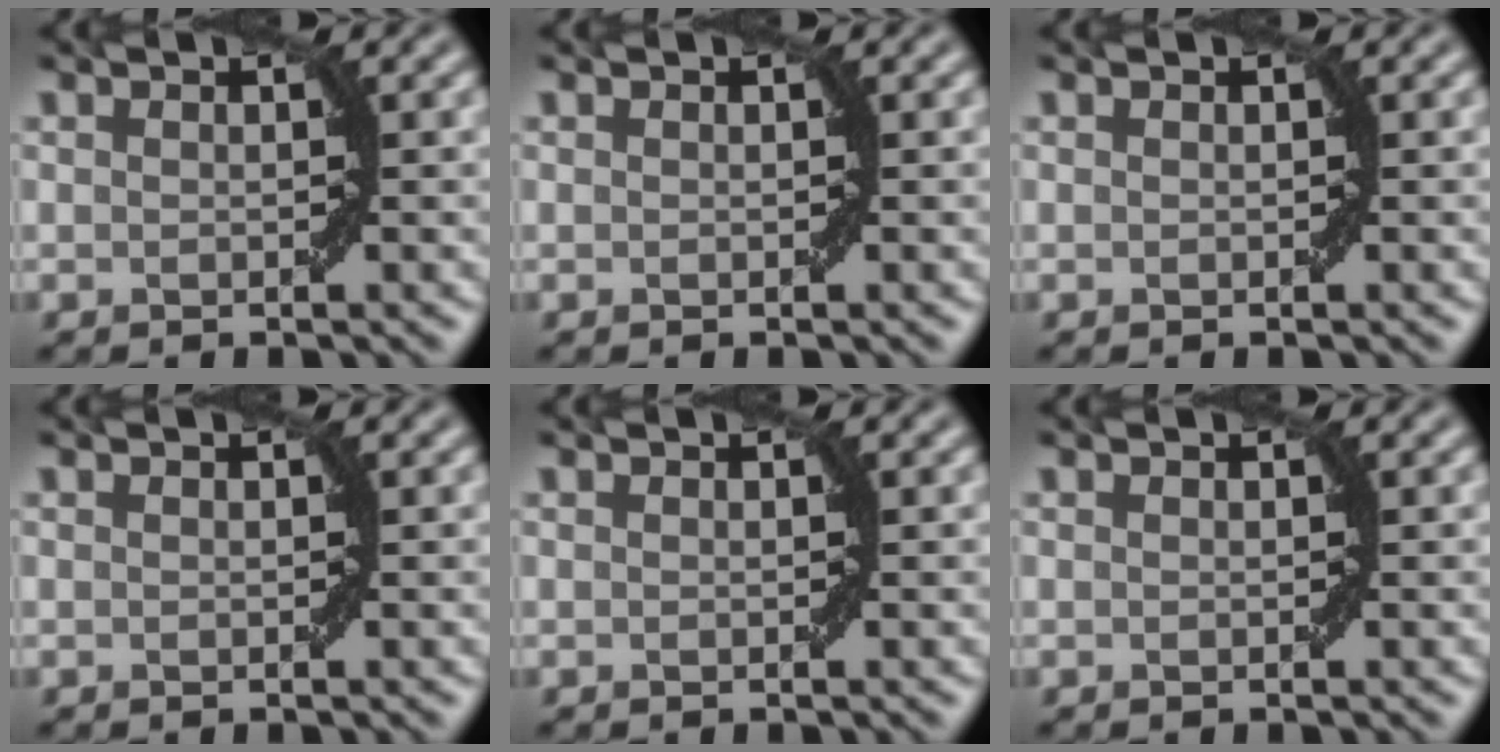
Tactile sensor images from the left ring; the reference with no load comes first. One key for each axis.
{"total": 0.0}
{"total": 0.0}
{"total": 0.0}
{"total": 0.0}
{"total": 0.0}